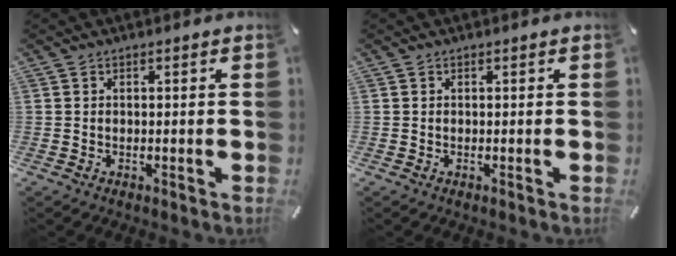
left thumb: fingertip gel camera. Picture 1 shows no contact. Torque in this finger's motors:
{"motor_torque": [0.00, 0.00, -0.02, 0.02, 0.00]}